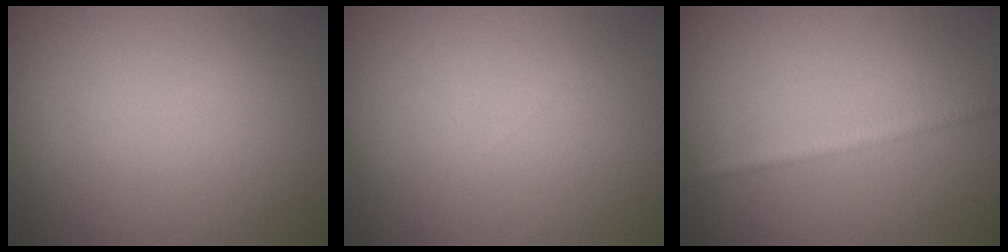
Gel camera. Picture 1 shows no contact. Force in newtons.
{"total": 0.0}
{"total": 1.6, "press": 1.6, "slide": 0.0}